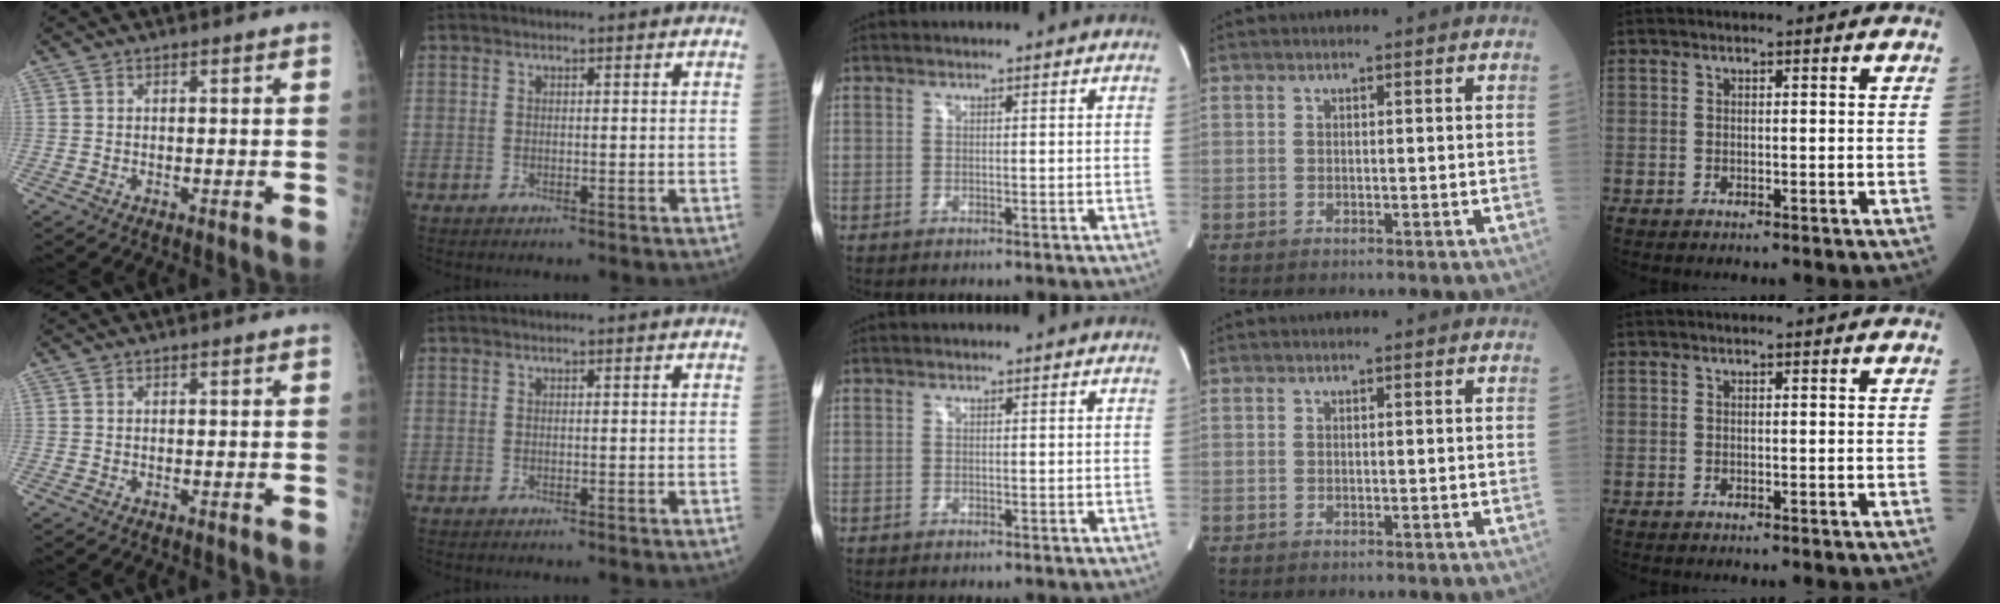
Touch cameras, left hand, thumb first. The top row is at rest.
{}